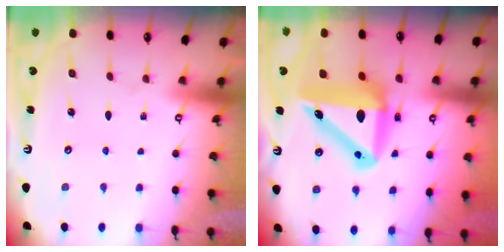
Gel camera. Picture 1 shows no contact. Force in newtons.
{"total": 15.6, "press": 14.9, "slide": 4.6}